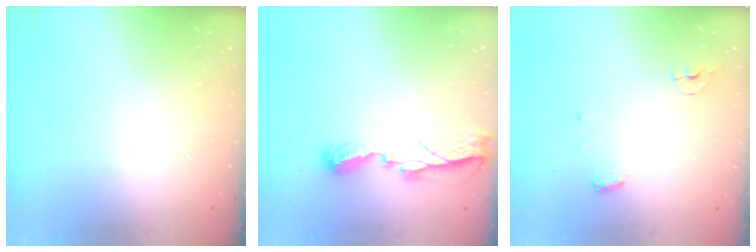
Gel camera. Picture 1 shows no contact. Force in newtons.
{"total": 6.9, "press": 6.9, "slide": 0.6}
{"total": 3.8, "press": 3.8, "slide": 0.3}